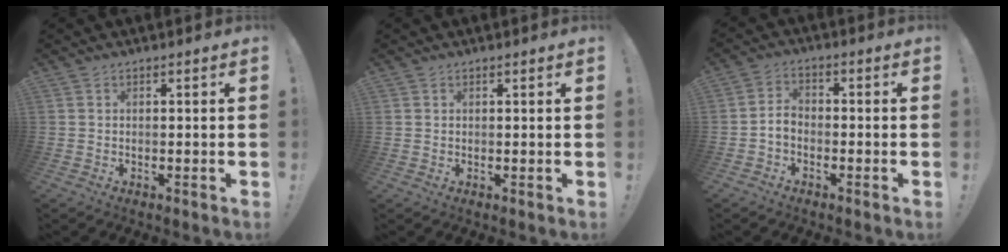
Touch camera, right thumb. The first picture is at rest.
{"total": 1.1, "force": [0.8, 0.8, 0.1], "torque": [0.002, -0.004, 0.014]}
{"total": 4.0, "force": [-1.7, 2.6, 2.6], "torque": [-0.056, 0.009, -0.030]}